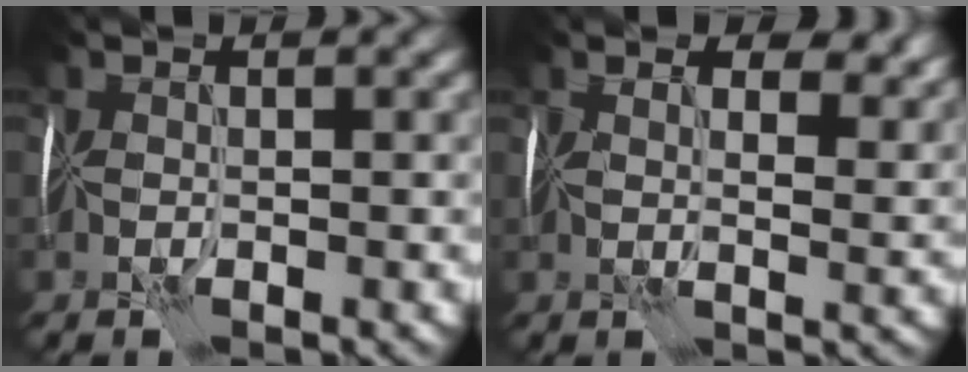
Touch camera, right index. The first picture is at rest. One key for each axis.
{"total": 6.8, "fx": 3.9, "fy": 3.2, "fz": 4.6, "tx": -0.050, "ty": 0.021, "tz": 0.042}